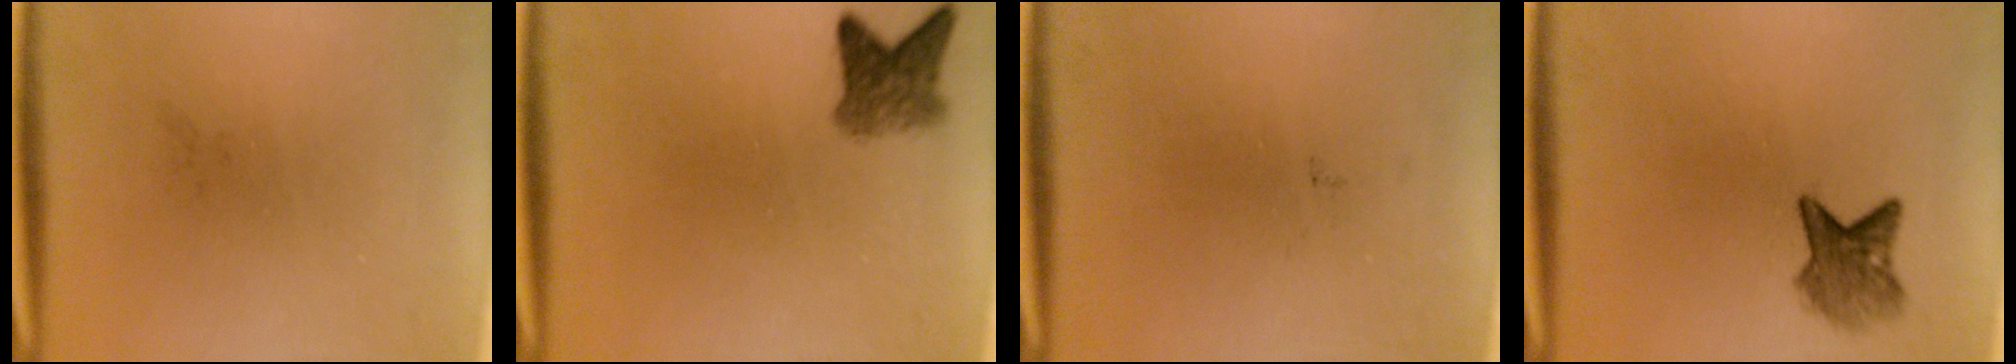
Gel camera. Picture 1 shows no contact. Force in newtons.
{"total": 3.7}
{"total": 0.0}
{"total": 4.0}